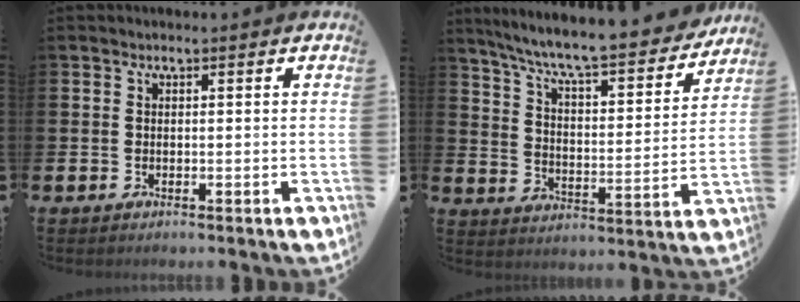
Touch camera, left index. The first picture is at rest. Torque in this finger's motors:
{"motor_torque": [0.95, -1.19, 1.05, 0.21]}